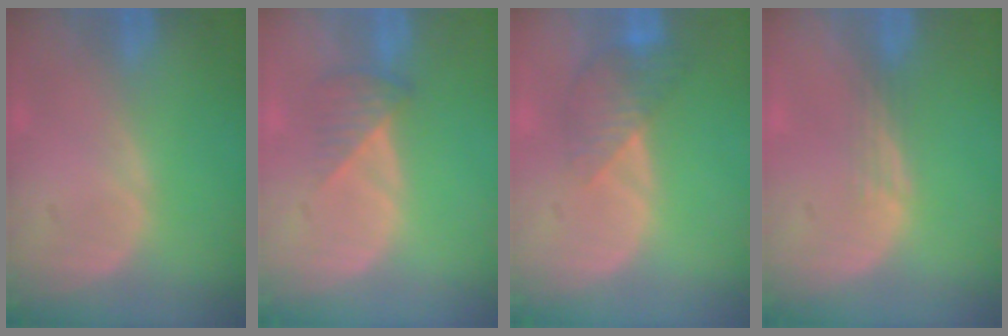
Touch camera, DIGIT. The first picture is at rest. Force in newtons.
{"total": 3.1, "press": 2.9, "slide": 1.3}
{"total": 4.2, "press": 4.2, "slide": 0.4}
{"total": 1.5, "press": 1.2, "slide": 0.9}